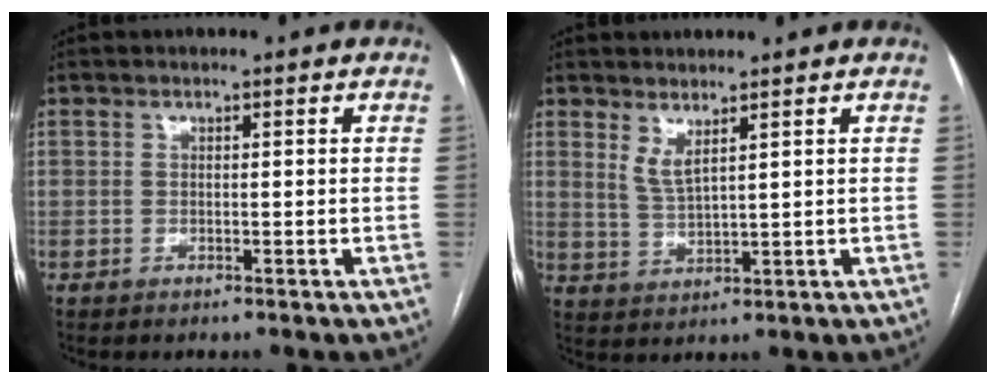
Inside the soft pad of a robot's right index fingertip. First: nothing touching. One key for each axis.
{"total": 3.1, "fx": 2.1, "fy": 0.3, "fz": 2.3, "tx": -0.051, "ty": -0.013, "tz": 0.048}